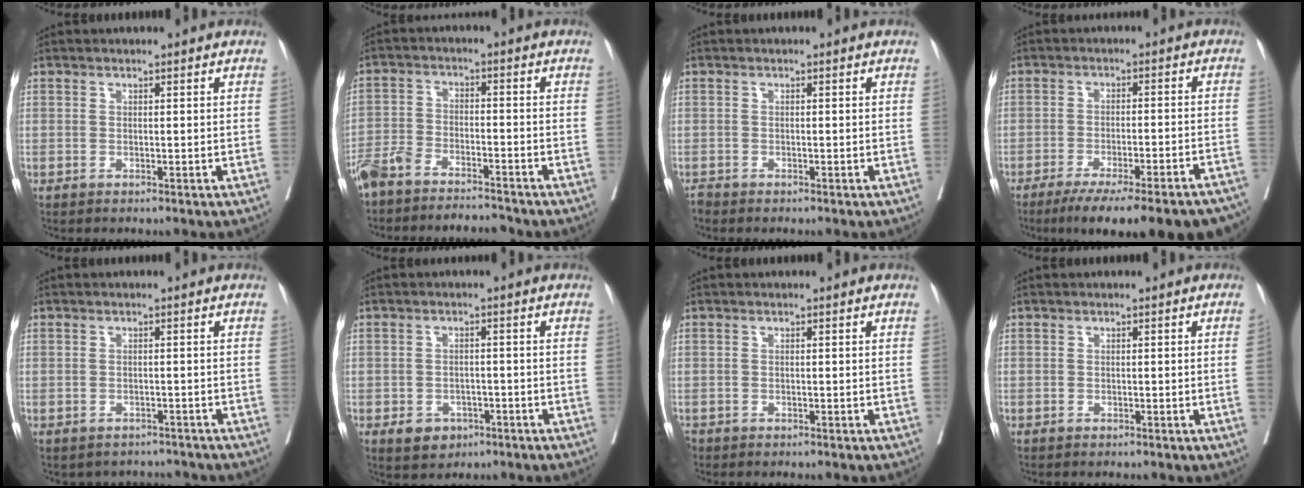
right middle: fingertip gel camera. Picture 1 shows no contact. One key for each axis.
{"total": 8.2, "fx": -7.6, "fy": 1.4, "fz": 2.9, "tx": -0.051, "ty": -0.002, "tz": -0.133}
{"total": 0.5, "fx": -0.5, "fy": 0.0, "fz": 0.0, "tx": -0.004, "ty": -0.005, "tz": -0.011}
{"total": 22.2, "fx": -18.4, "fy": 3.2, "fz": 12.1, "tx": -0.118, "ty": -0.015, "tz": -0.236}
{"total": 3.7, "fx": -3.3, "fy": 1.6, "fz": -0.3, "tx": 0.008, "ty": 0.009, "tz": -0.040}
{"total": 4.0, "fx": -2.0, "fy": 3.1, "fz": 1.7, "tx": -0.021, "ty": 0.002, "tz": -0.020}
{"total": 1.1, "fx": -0.8, "fy": 0.7, "fz": 0.3, "tx": -0.010, "ty": -0.004, "tz": -0.014}
{"total": 1.0, "fx": -0.1, "fy": -0.3, "fz": 0.9, "tx": -0.009, "ty": 0.001, "tz": -0.001}